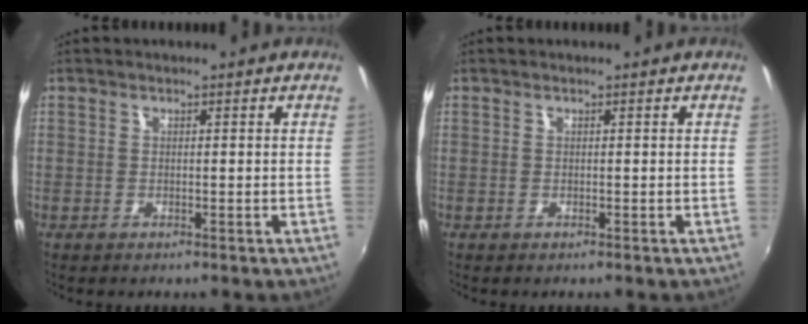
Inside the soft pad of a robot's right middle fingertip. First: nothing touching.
{"total": 0.0}